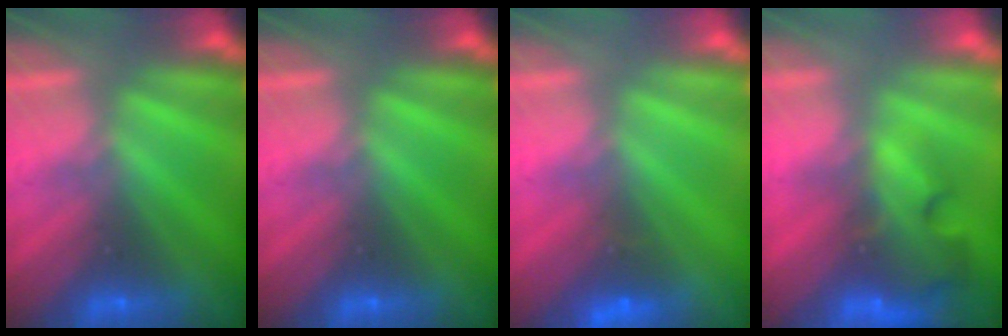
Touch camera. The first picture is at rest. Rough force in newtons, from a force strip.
{"total": 0.0}
{"total": 4.9}
{"total": 7.7}